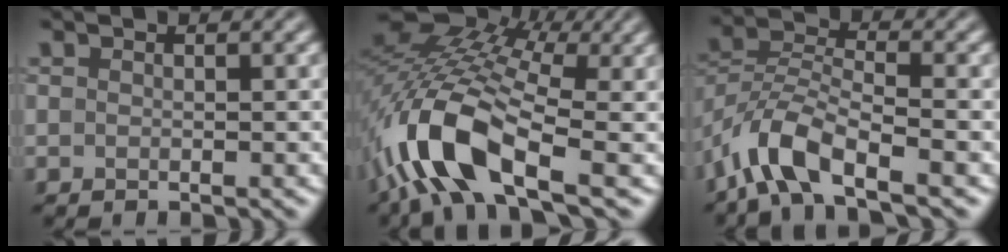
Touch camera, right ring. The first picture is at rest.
{"total": 11.3, "force": [-3.7, 5.4, 9.3], "torque": [-0.192, 0.024, -0.084]}
{"total": 6.8, "force": [-4.5, 2.3, 4.6], "torque": [-0.091, 0.005, -0.097]}